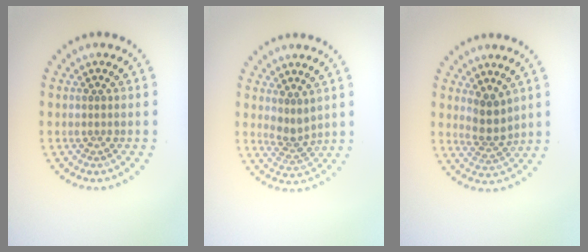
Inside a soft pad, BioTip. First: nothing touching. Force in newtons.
{"total": 1.9, "press": 1.4, "slide": 1.3}
{"total": 2.5, "press": 2.0, "slide": 1.6}